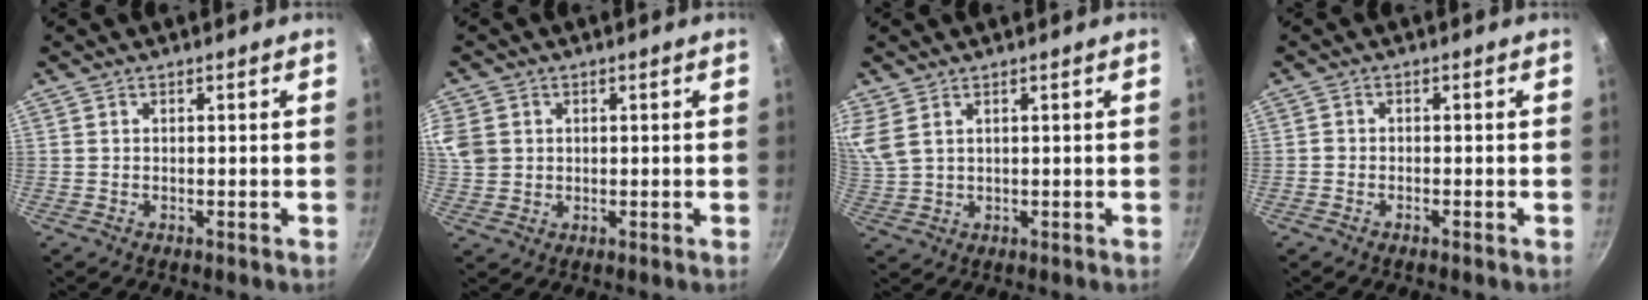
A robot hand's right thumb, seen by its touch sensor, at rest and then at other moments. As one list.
[{"total": 9.7, "force": [2.2, 8.3, 4.5], "torque": [-0.112, 0.014, 0.049]}, {"total": 4.7, "force": [2.9, 2.2, 3.0], "torque": [-0.063, -0.008, 0.066]}, {"total": 1.1, "force": [-0.9, 0.3, 0.6], "torque": [-0.021, 0.008, -0.020]}]